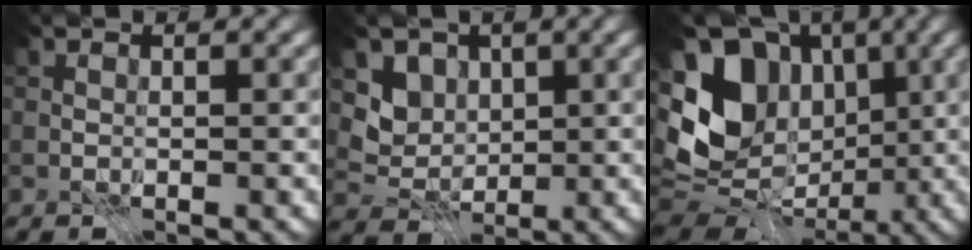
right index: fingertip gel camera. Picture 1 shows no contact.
{"total": 3.3, "force": [0.6, 2.8, 1.5], "torque": [-0.029, -0.009, 0.001]}
{"total": 11.9, "force": [0.0, 9.0, 7.9], "torque": [-0.144, -0.002, -0.011]}